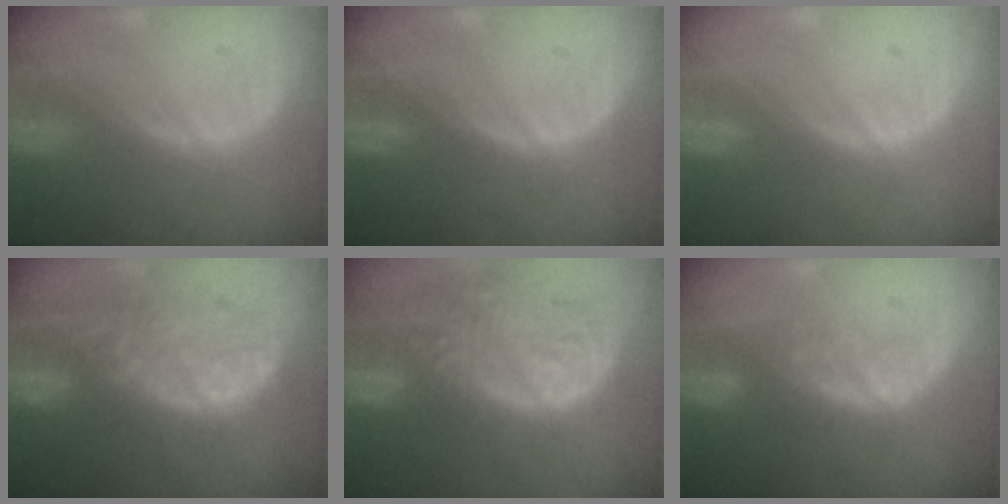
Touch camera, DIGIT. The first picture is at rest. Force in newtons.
{"total": 0.0}
{"total": 0.0}
{"total": 11.5, "press": 9.7, "slide": 6.1}
{"total": 14.3, "press": 11.7, "slide": 8.2}
{"total": 3.6, "press": 3.6, "slide": 0.7}